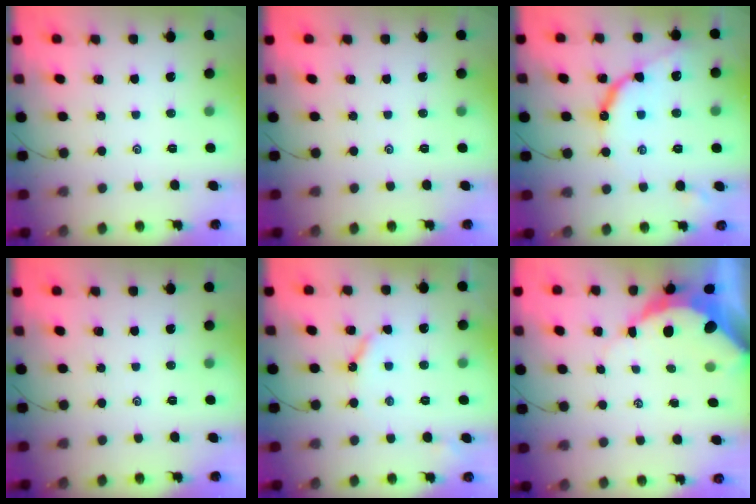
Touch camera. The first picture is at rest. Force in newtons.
{"total": 0.0}
{"total": 10.3, "press": 10.2, "slide": 0.9}
{"total": 0.0}
{"total": 5.3, "press": 5.3, "slide": 0.5}
{"total": 9.7, "press": 9.6, "slide": 1.1}